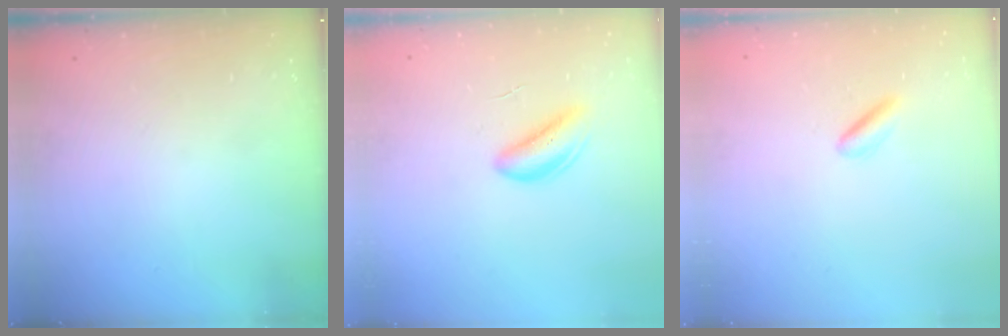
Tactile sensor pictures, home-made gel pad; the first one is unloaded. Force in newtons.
{"total": 5.8, "press": 5.7, "slide": 1.1}
{"total": 2.4, "press": 2.2, "slide": 0.8}